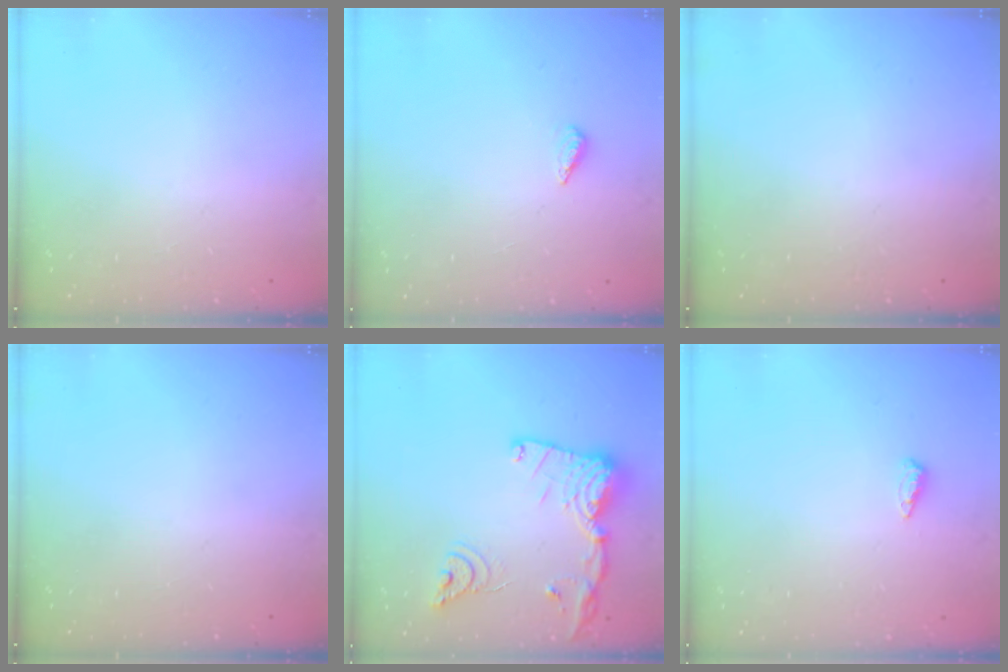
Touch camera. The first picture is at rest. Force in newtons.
{"total": 2.1, "press": 1.9, "slide": 0.8}
{"total": 0.0}
{"total": 0.0}
{"total": 18.5, "press": 18.4, "slide": 1.7}
{"total": 6.1, "press": 6.0, "slide": 1.0}